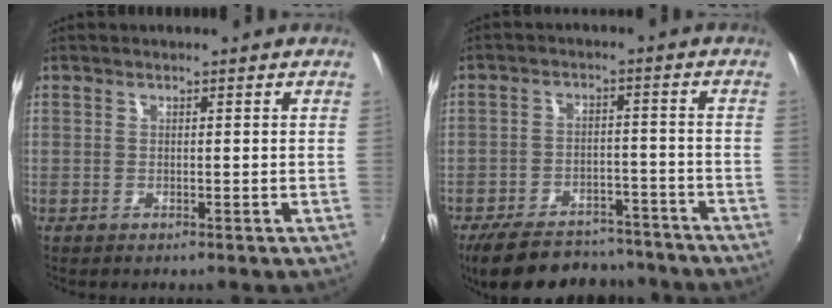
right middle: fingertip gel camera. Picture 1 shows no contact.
{"total": 17.8, "force": [-14.8, 6.7, 7.2], "torque": [-0.155, 0.006, -0.201]}